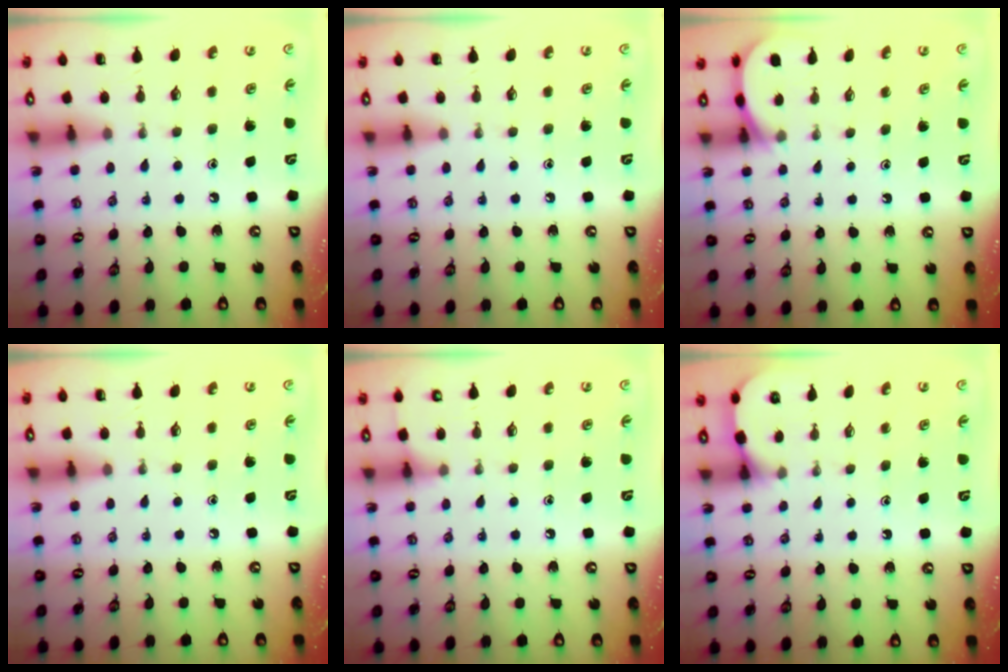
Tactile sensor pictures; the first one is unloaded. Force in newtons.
{"total": 0.0}
{"total": 4.5, "press": 4.5, "slide": 0.4}
{"total": 0.0}
{"total": 3.6, "press": 3.6, "slide": 0.4}
{"total": 3.5, "press": 3.4, "slide": 0.3}